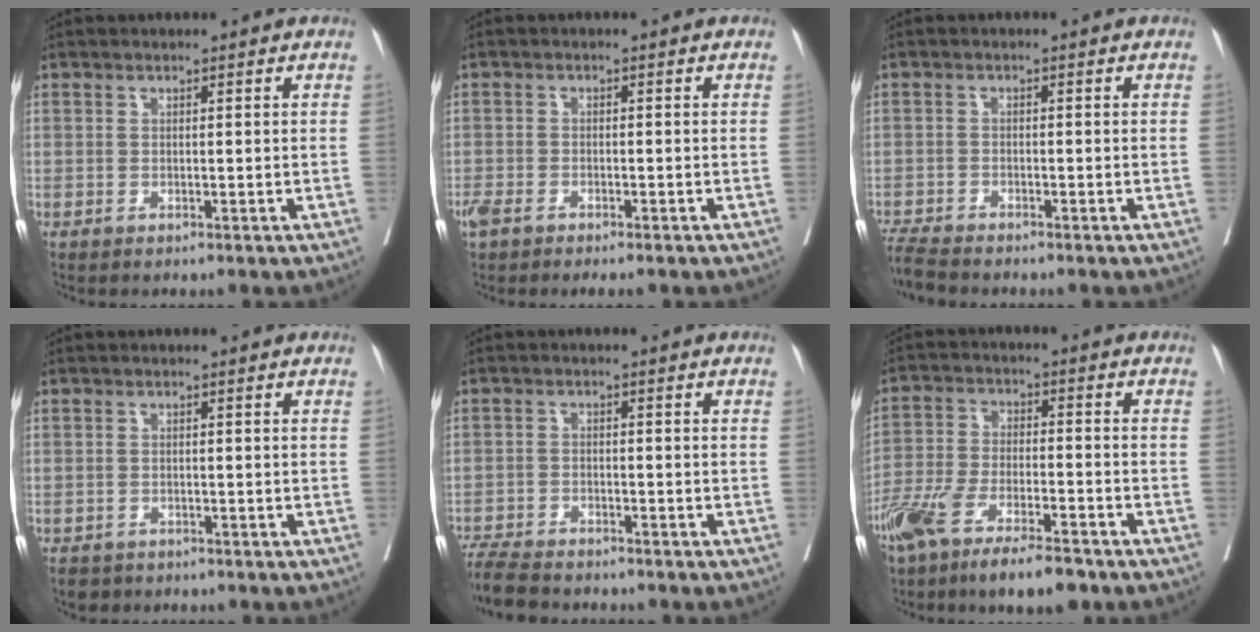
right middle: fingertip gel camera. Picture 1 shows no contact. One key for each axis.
{"total": 5.0, "fx": -3.7, "fy": 1.8, "fz": 2.9, "tx": -0.050, "ty": -0.007, "tz": -0.057}
{"total": 4.1, "fx": -4.0, "fy": 0.0, "fz": 1.1, "tx": -0.020, "ty": -0.019, "tz": -0.075}
{"total": 2.7, "fx": -2.1, "fy": 1.7, "fz": 0.3, "tx": -0.007, "ty": 0.000, "tz": -0.034}
{"total": 7.3, "fx": -6.7, "fy": 1.3, "fz": 2.5, "tx": -0.038, "ty": -0.017, "tz": -0.115}
{"total": 13.0, "fx": -9.2, "fy": 3.1, "fz": 8.7, "tx": -0.162, "ty": -0.018, "tz": -0.162}